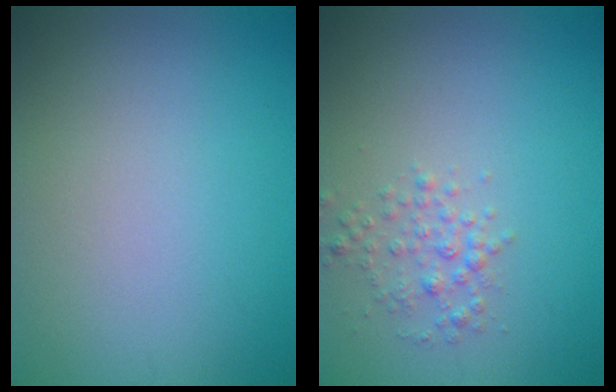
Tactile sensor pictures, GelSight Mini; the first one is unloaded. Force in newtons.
{"total": 1.9, "press": 1.9, "slide": 0.0}